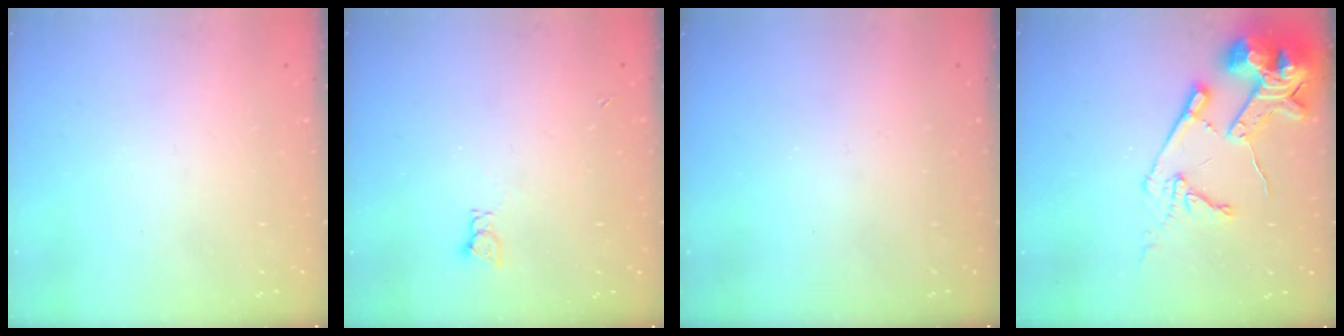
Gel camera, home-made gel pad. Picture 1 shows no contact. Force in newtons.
{"total": 2.0, "press": 2.0, "slide": 0.3}
{"total": 0.0}
{"total": 16.8, "press": 16.6, "slide": 2.2}